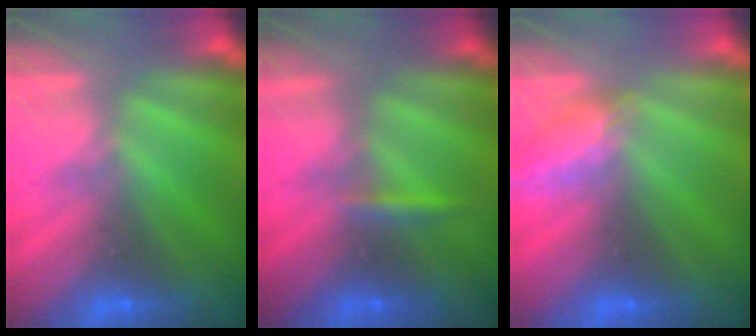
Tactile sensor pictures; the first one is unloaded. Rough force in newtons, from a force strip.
{"total": 2.4}
{"total": 2.4}